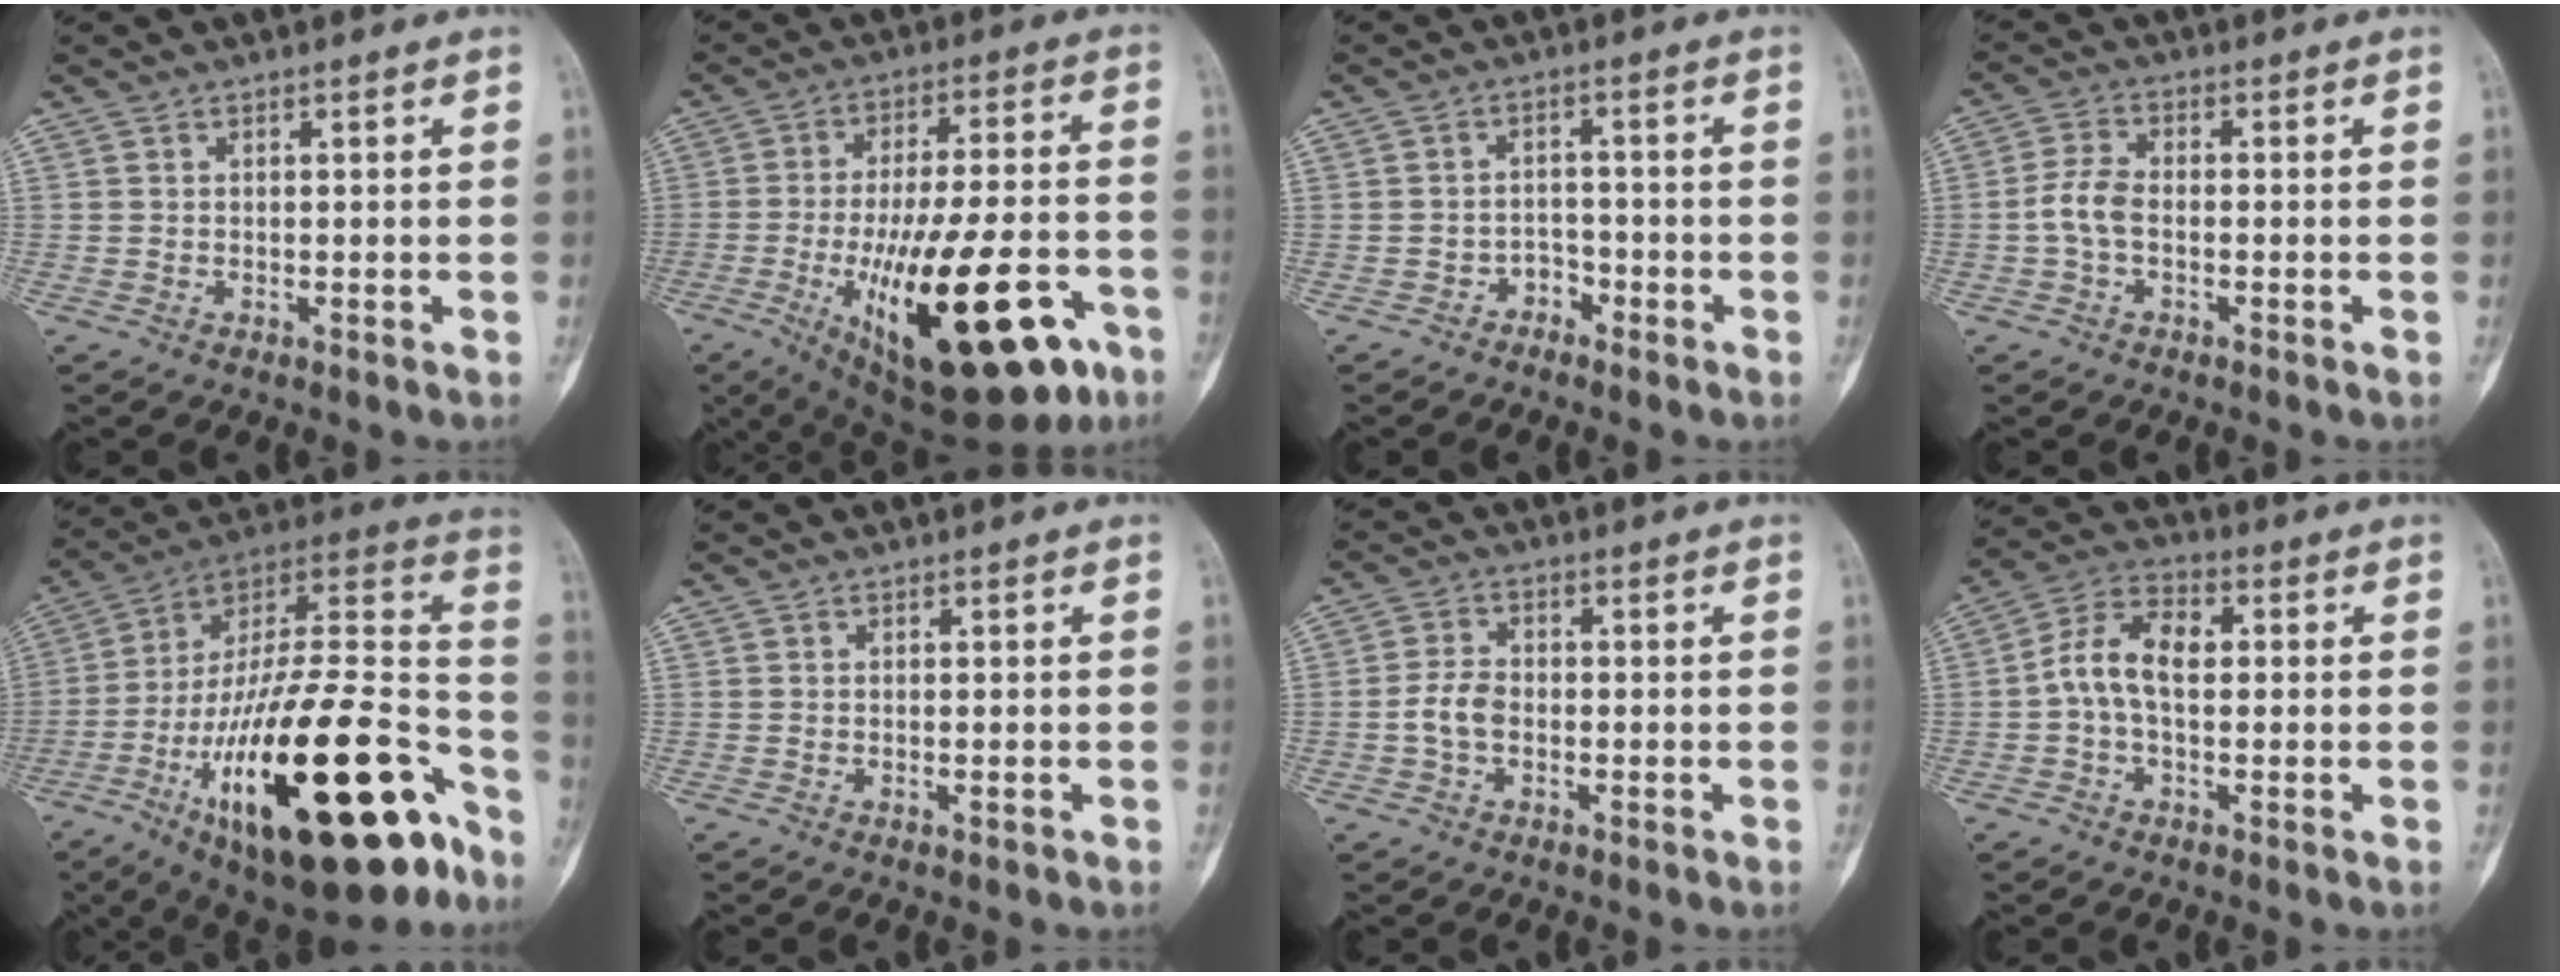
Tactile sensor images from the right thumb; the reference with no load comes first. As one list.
[{"total": 27.2, "force": [-10.0, 9.9, 23.3], "torque": [-0.344, 0.016, -0.134]}, {"total": 3.0, "force": [-2.0, 2.2, 0.5], "torque": [0.006, 0.021, -0.037]}, {"total": 4.7, "force": [-1.0, 2.7, 3.7], "torque": [-0.082, 0.015, -0.026]}, {"total": 37.4, "force": [-16.9, 13.3, 30.6], "torque": [-0.447, 0.073, -0.266]}, {"total": 0.5, "force": [-0.2, 0.1, 0.5], "torque": [-0.008, 0.001, -0.001]}, {"total": 4.4, "force": [-1.0, 2.9, 3.1], "torque": [-0.062, 0.013, -0.025]}, {"total": 8.9, "force": [0.1, 5.3, 7.1], "torque": [-0.128, 0.031, -0.006]}]